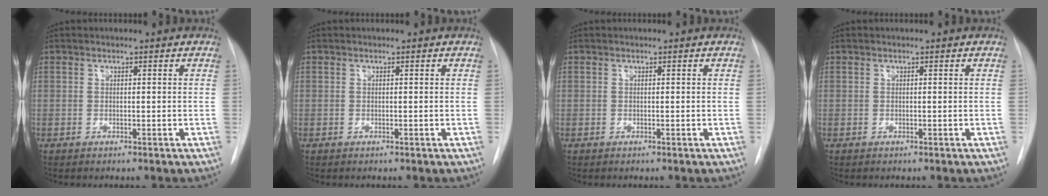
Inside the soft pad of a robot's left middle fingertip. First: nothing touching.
{"total": 0.0}
{"total": 0.0}
{"total": 0.0}